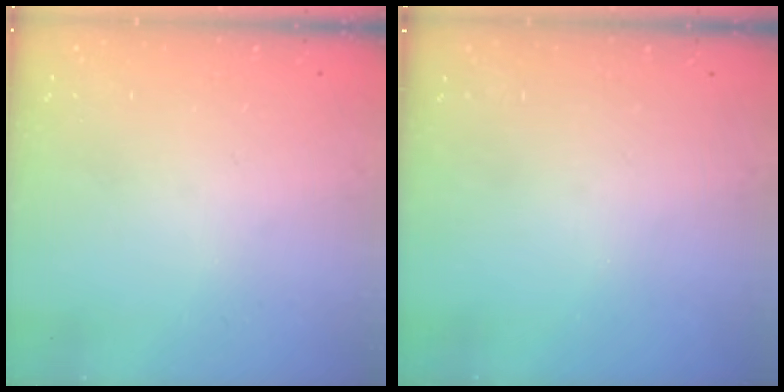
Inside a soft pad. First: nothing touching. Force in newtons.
{"total": 0.0}